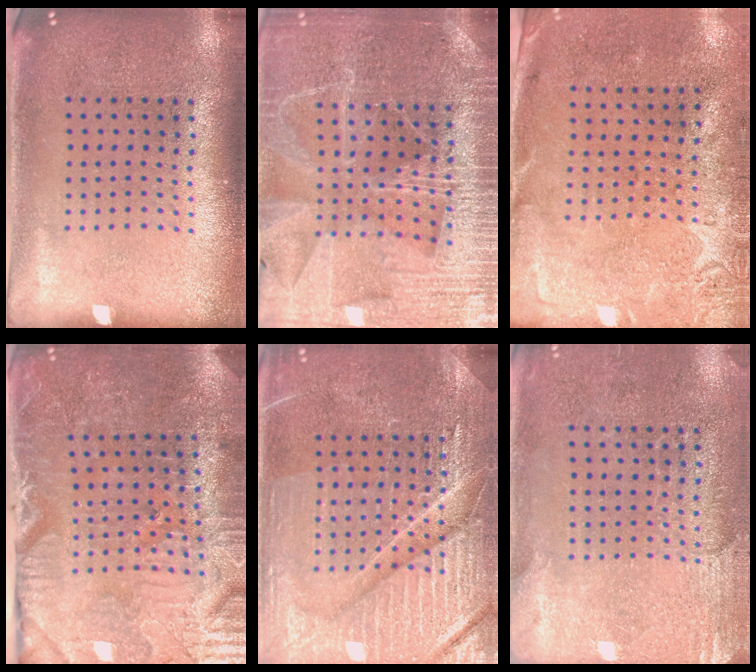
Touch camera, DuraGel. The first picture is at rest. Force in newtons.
{"total": 4.5, "press": 4.2, "slide": 1.7}
{"total": 2.8, "press": 2.2, "slide": 1.8}
{"total": 3.8, "press": 3.8, "slide": 0.5}
{"total": 4.8, "press": 4.8, "slide": 0.5}
{"total": 2.6, "press": 2.3, "slide": 1.2}